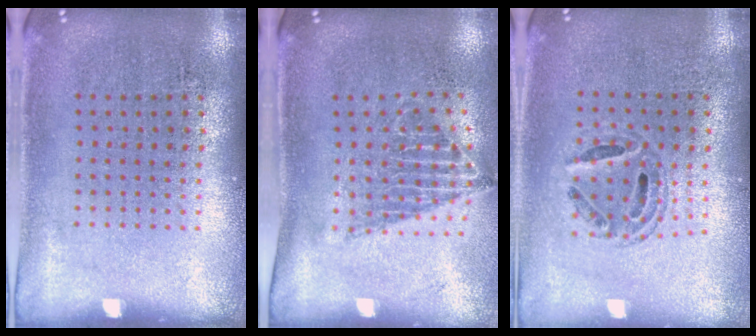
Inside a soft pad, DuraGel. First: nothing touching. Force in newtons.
{"total": 1.5, "press": 1.1, "slide": 0.9}
{"total": 0.7, "press": 0.6, "slide": 0.2}